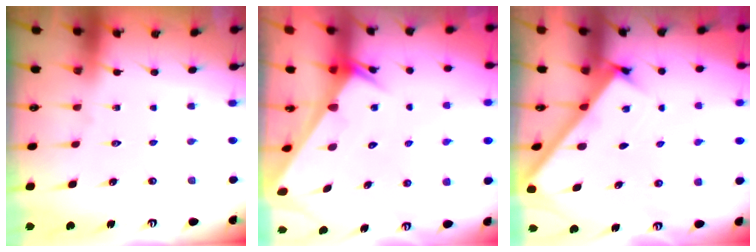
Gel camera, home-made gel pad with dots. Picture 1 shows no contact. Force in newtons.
{"total": 2.6, "press": 2.6, "slide": 0.1}
{"total": 2.4, "press": 2.4, "slide": 0.3}